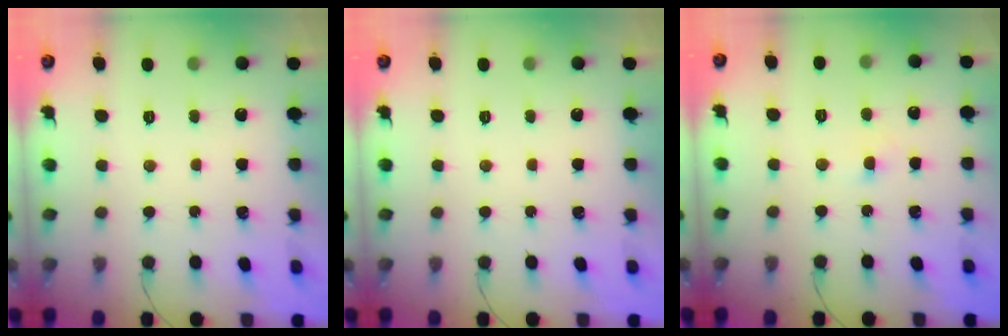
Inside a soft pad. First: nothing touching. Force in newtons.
{"total": 0.0}
{"total": 2.1, "press": 2.0, "slide": 0.7}